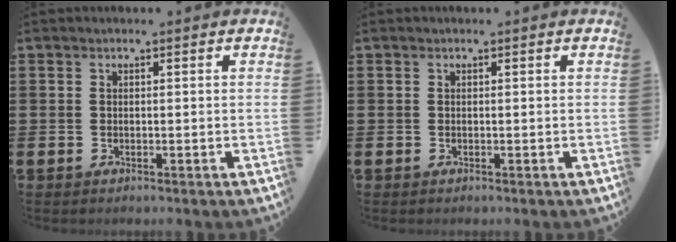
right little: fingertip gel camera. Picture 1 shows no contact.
{"total": 0.0}